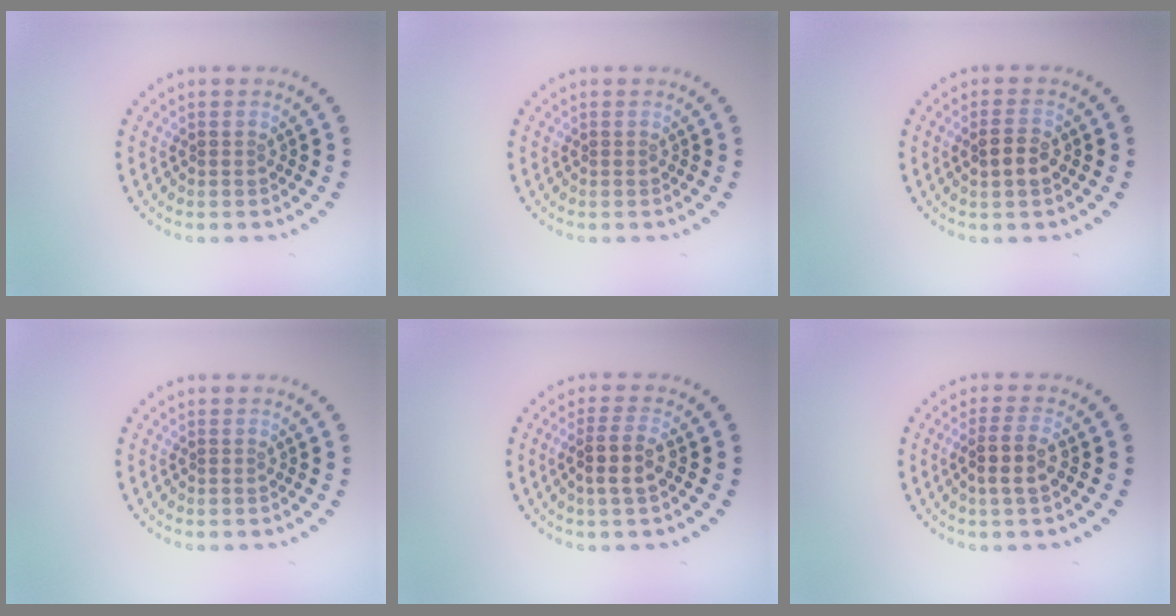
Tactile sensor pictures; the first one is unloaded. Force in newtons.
{"total": 0.0}
{"total": 2.3, "press": 2.3, "slide": 0.3}
{"total": 0.0}
{"total": 2.6, "press": 2.3, "slide": 1.3}
{"total": 2.6, "press": 2.3, "slide": 1.3}